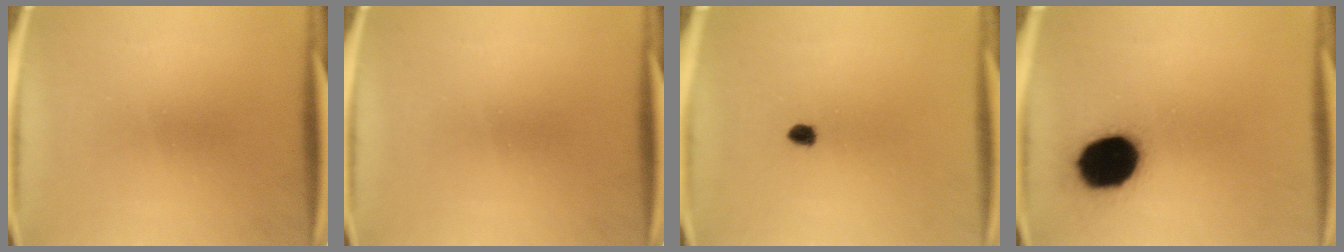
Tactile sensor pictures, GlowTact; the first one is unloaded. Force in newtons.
{"total": 0.0}
{"total": 1.7}
{"total": 16.9}